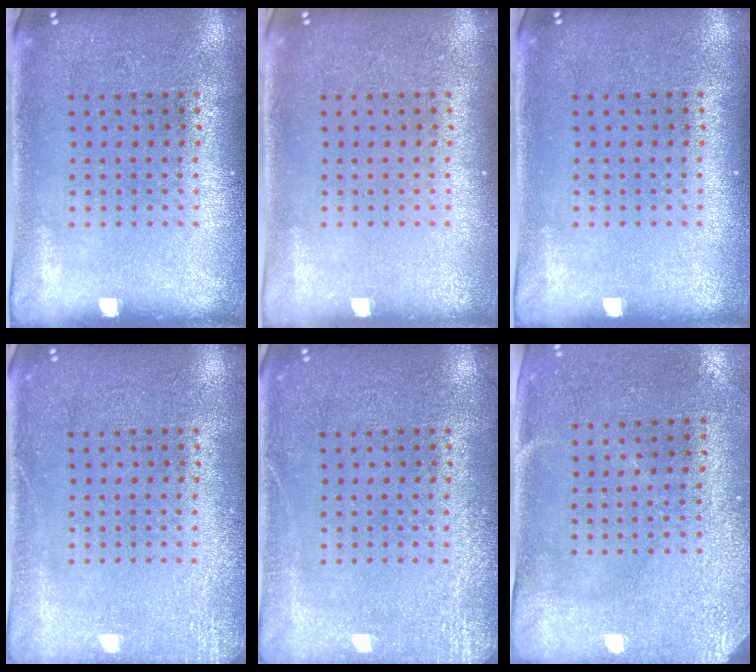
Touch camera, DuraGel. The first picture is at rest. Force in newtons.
{"total": 0.0}
{"total": 0.0}
{"total": 2.1, "press": 2.1, "slide": 0.3}
{"total": 2.8, "press": 2.7, "slide": 0.4}
{"total": 3.0, "press": 2.4, "slide": 1.8}